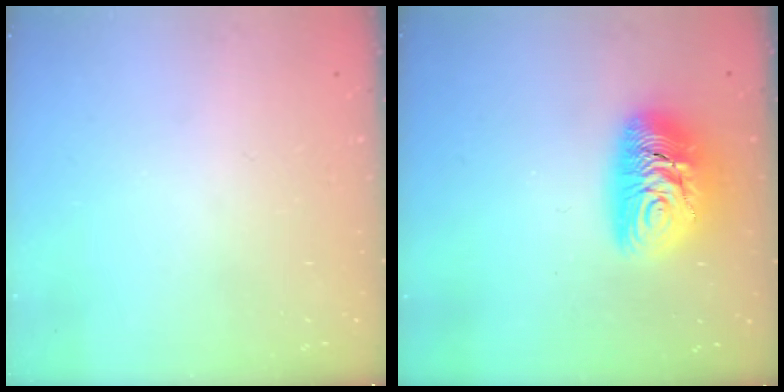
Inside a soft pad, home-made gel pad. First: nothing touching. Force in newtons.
{"total": 11.7, "press": 11.6, "slide": 1.1}